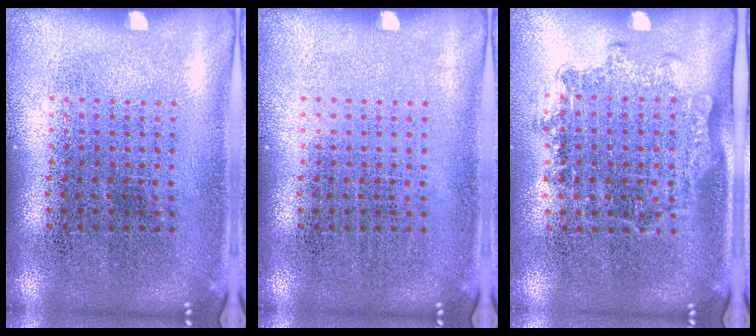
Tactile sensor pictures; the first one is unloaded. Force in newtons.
{"total": 0.0}
{"total": 1.4, "press": 1.1, "slide": 0.8}